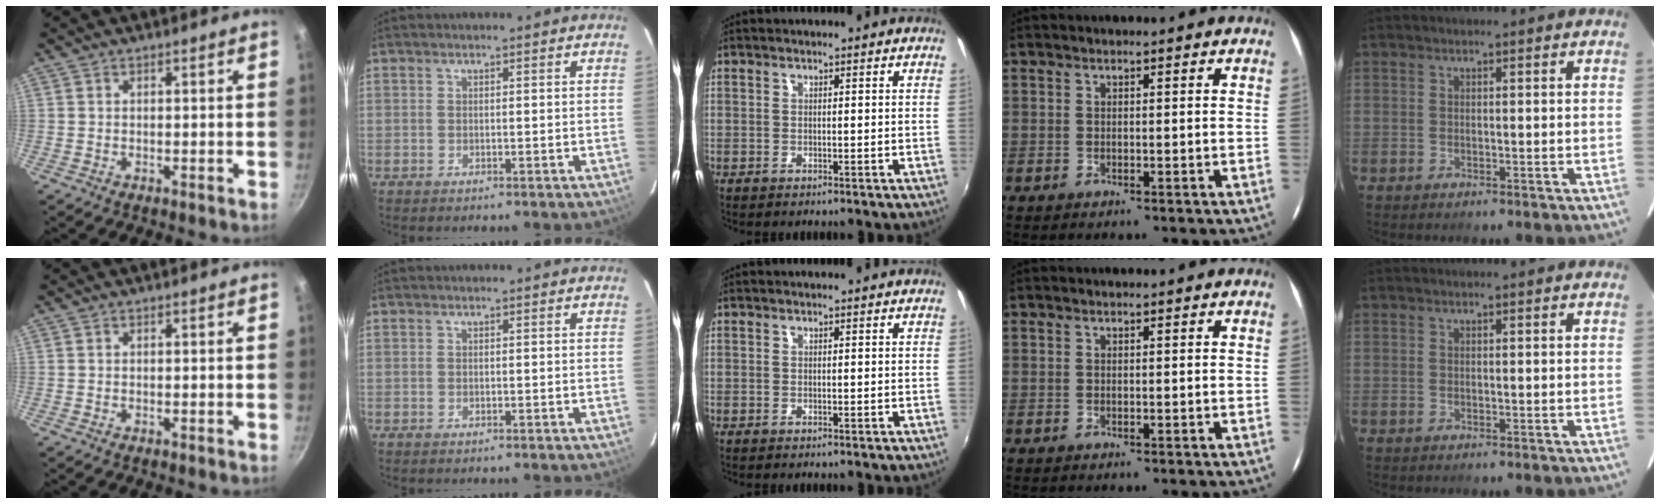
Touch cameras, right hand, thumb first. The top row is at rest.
{}